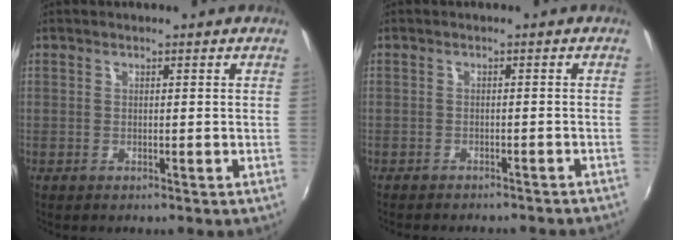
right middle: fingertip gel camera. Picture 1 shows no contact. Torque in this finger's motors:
{"motor_torque": [0.14, -0.30, 0.11, 0.05]}